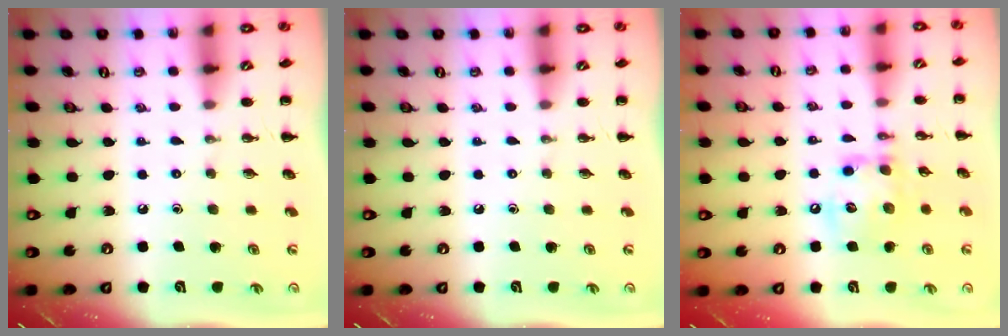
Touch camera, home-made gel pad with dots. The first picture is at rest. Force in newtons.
{"total": 0.0}
{"total": 13.2, "press": 13.1, "slide": 1.3}